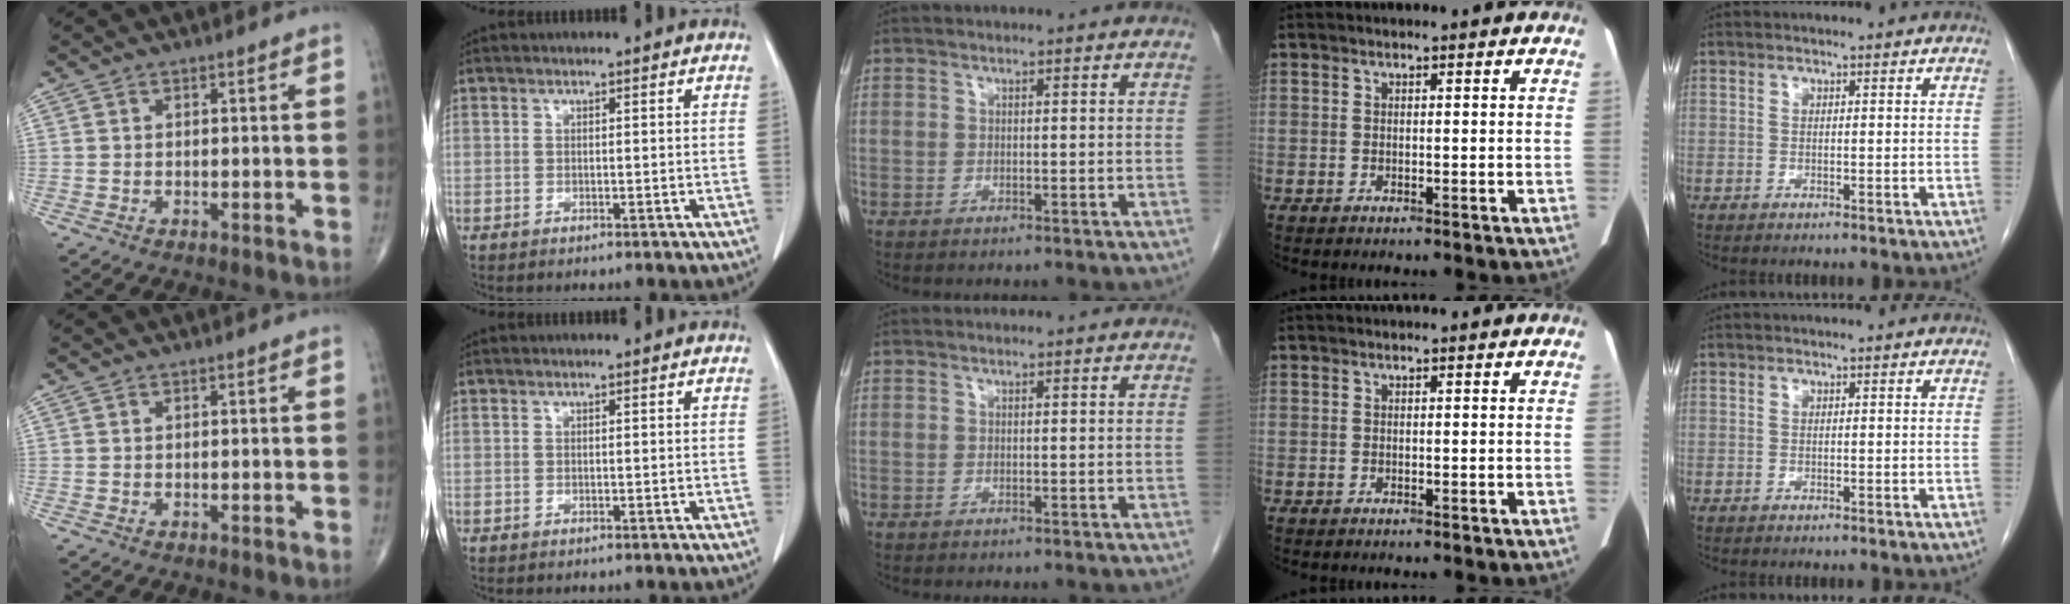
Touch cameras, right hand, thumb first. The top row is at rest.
{}